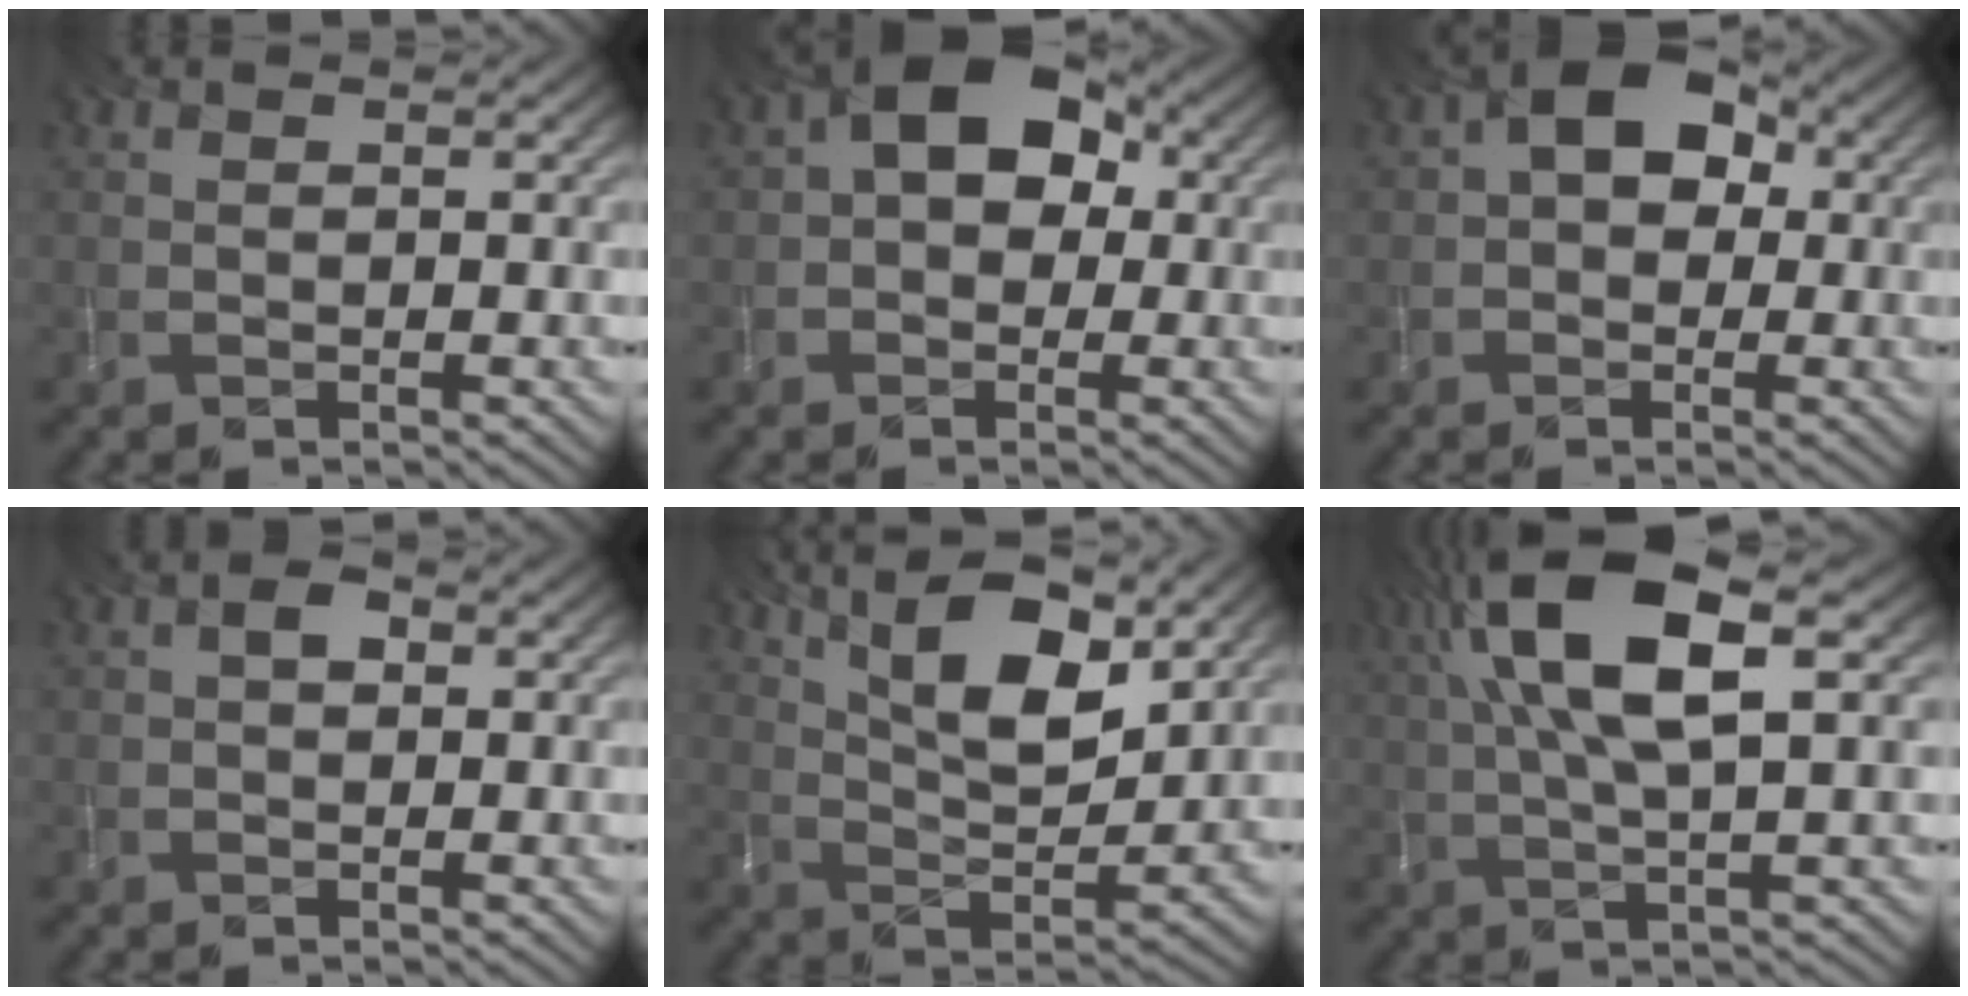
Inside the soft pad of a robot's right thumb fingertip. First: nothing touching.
{"total": 8.6, "force": [1.3, 5.9, 6.2], "torque": [-0.090, 0.025, -0.001]}
{"total": 7.2, "force": [1.1, 5.0, 5.0], "torque": [-0.074, 0.021, -0.001]}
{"total": 1.5, "force": [0.1, 0.9, 1.2], "torque": [-0.024, 0.007, 0.000]}
{"total": 12.1, "force": [6.8, 4.2, 9.1], "torque": [-0.162, 0.003, 0.121]}
{"total": 12.2, "force": [4.2, 3.6, 10.9], "torque": [-0.232, 0.019, 0.081]}